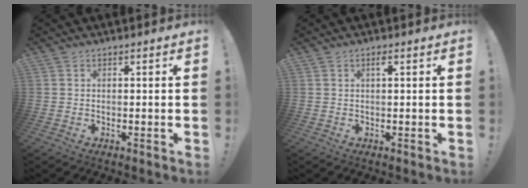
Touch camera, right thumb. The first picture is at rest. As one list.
[{"total": 1.4, "force": [0.5, 0.0, 1.2], "torque": [-0.014, -0.003, 0.004]}]